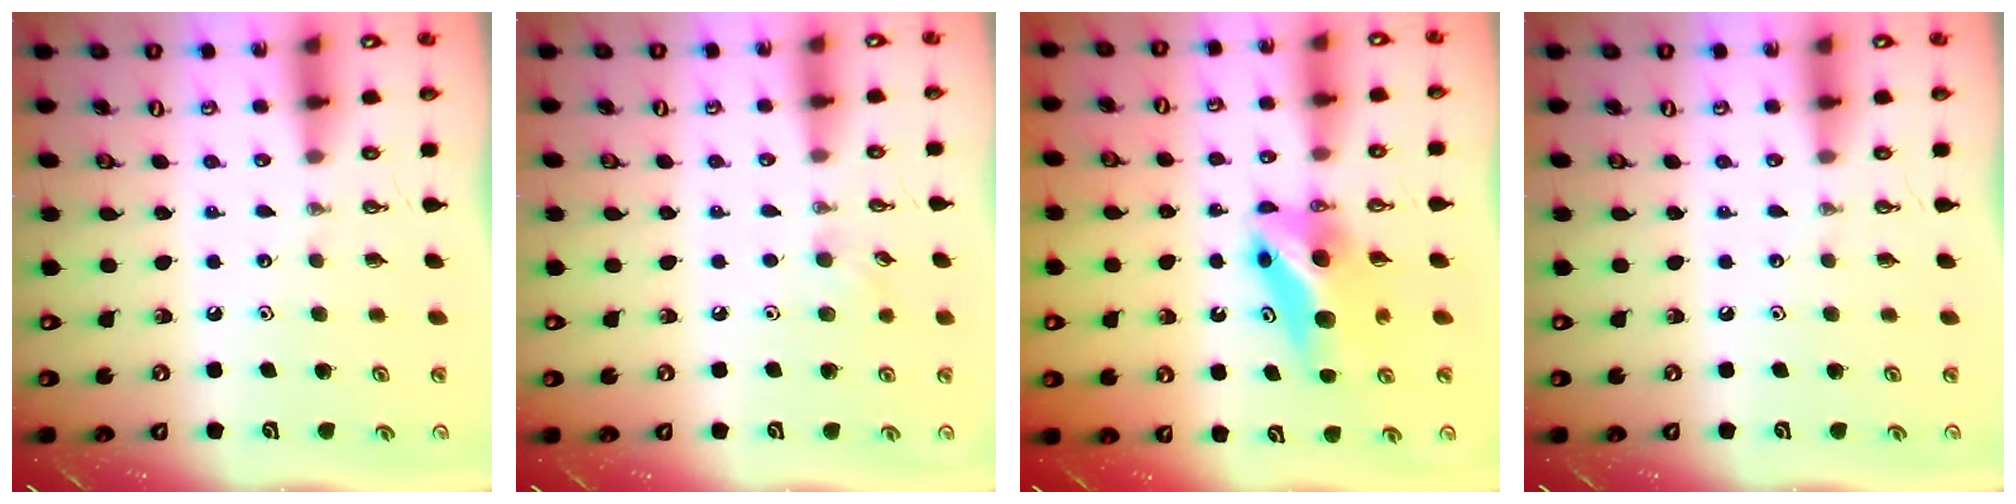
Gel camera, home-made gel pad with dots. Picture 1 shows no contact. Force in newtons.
{"total": 5.7, "press": 5.6, "slide": 1.5}
{"total": 6.4, "press": 6.4, "slide": 0.8}
{"total": 0.0}